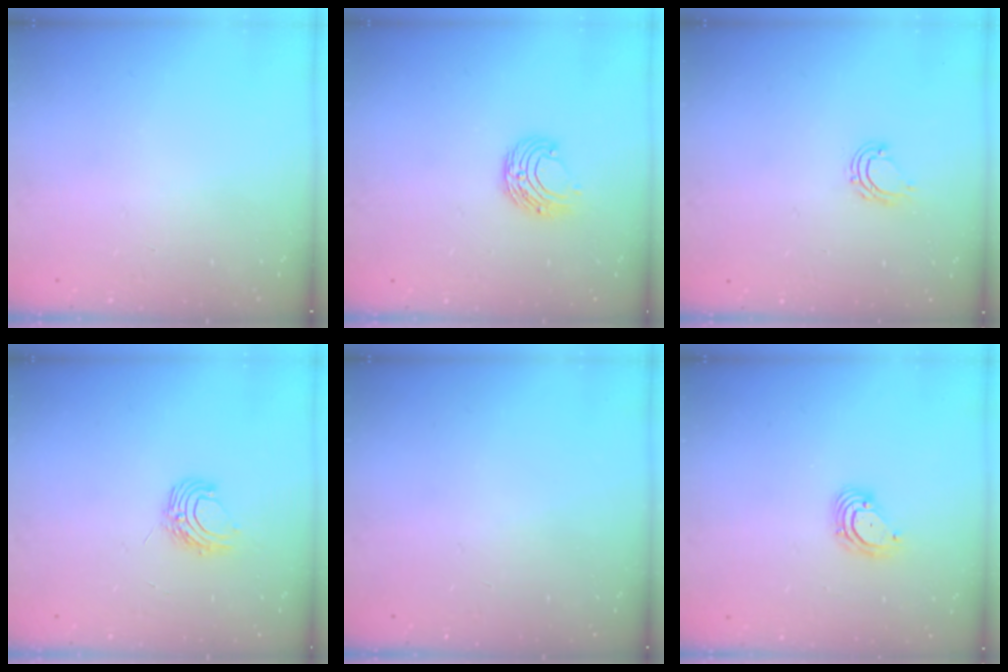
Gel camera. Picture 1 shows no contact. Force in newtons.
{"total": 7.5, "press": 7.5, "slide": 0.7}
{"total": 5.2, "press": 5.1, "slide": 0.7}
{"total": 6.9, "press": 6.9, "slide": 0.6}
{"total": 0.0}
{"total": 3.9, "press": 3.9, "slide": 0.2}